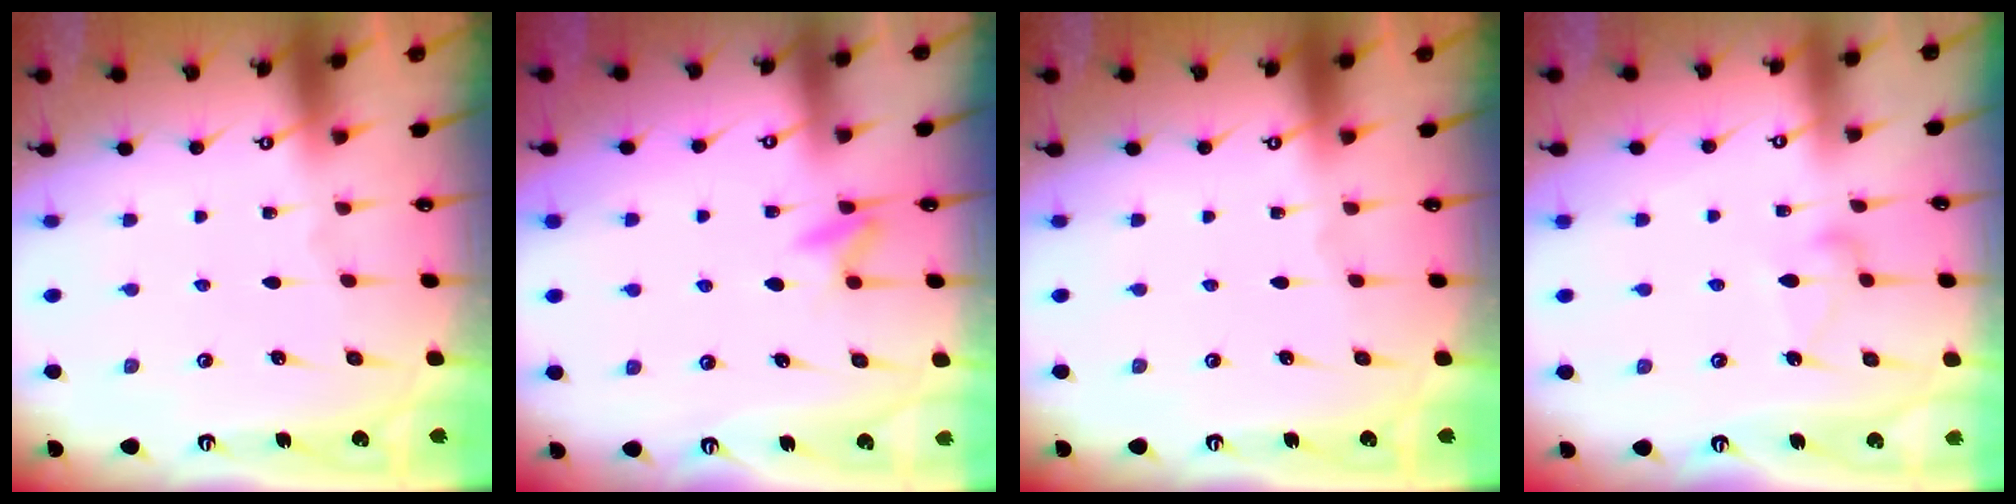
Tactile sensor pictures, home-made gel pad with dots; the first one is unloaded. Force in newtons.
{"total": 6.2, "press": 6.1, "slide": 0.8}
{"total": 0.0}
{"total": 7.8, "press": 7.8, "slide": 0.4}